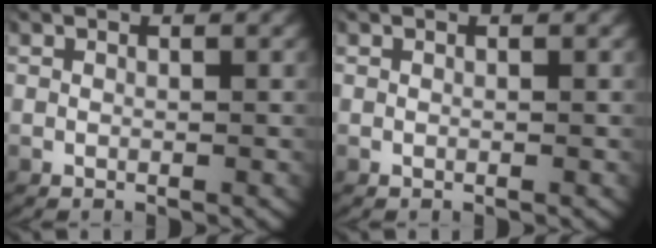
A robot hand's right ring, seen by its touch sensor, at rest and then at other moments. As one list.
[{"total": 0.0}]